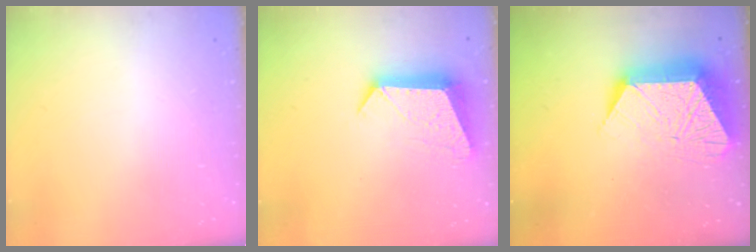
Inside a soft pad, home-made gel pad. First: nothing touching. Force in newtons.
{"total": 12.1, "press": 12.1, "slide": 1.0}
{"total": 17.7, "press": 17.6, "slide": 1.6}